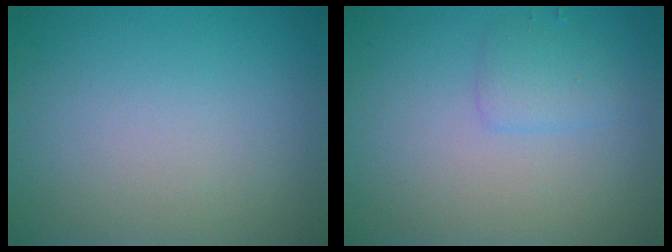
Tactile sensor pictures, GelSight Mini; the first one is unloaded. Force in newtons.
{"total": 1.5, "press": 1.5, "slide": 0.2}